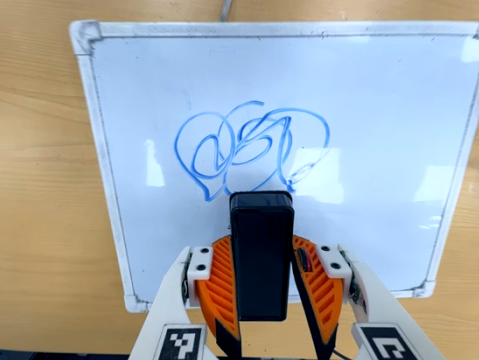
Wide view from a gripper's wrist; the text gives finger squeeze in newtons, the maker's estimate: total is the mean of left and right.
{"total": 5.9, "left": 5.2, "right": 6.6}